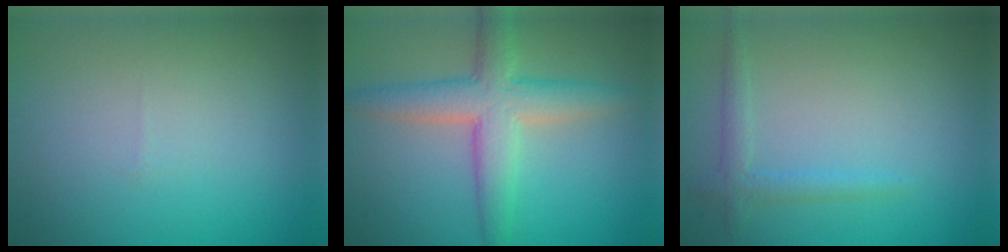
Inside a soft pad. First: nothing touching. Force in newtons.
{"total": 5.3, "press": 5.3, "slide": 0.4}
{"total": 1.6, "press": 1.6, "slide": 0.1}